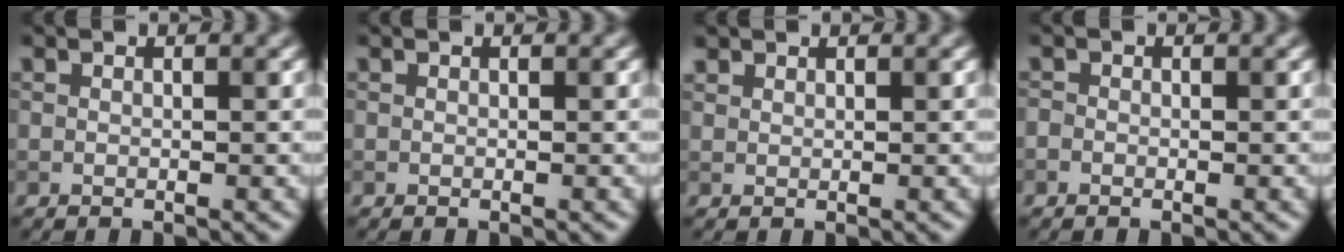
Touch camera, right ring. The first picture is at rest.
{"total": 0.0}
{"total": 0.9, "force": [0.8, 0.4, 0.0], "torque": [0.000, 0.003, 0.021]}
{"total": 0.5, "force": [-0.3, 0.4, 0.2], "torque": [-0.001, -0.003, -0.007]}